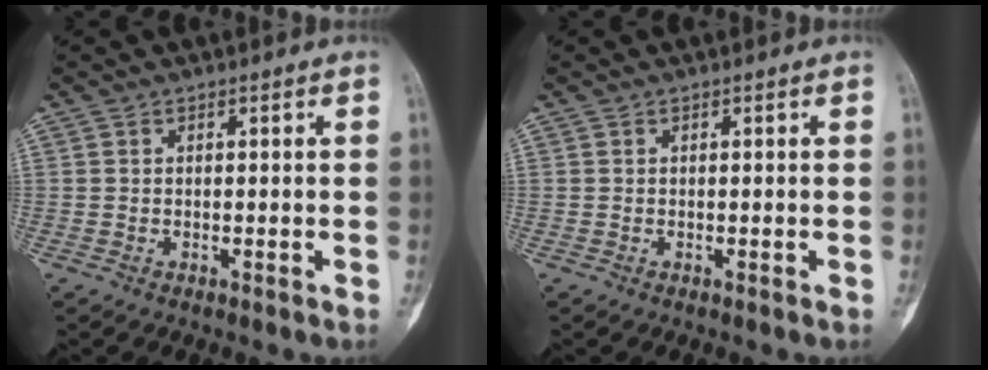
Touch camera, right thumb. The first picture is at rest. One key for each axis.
{"total": 0.0}